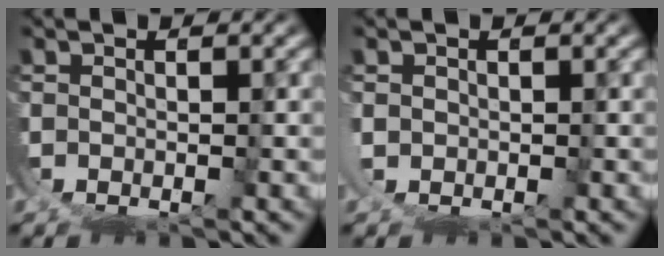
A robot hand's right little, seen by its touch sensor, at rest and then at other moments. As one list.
[{"total": 0.5, "force": [0.3, -0.1, 0.4], "torque": [-0.017, -0.006, 0.011]}]